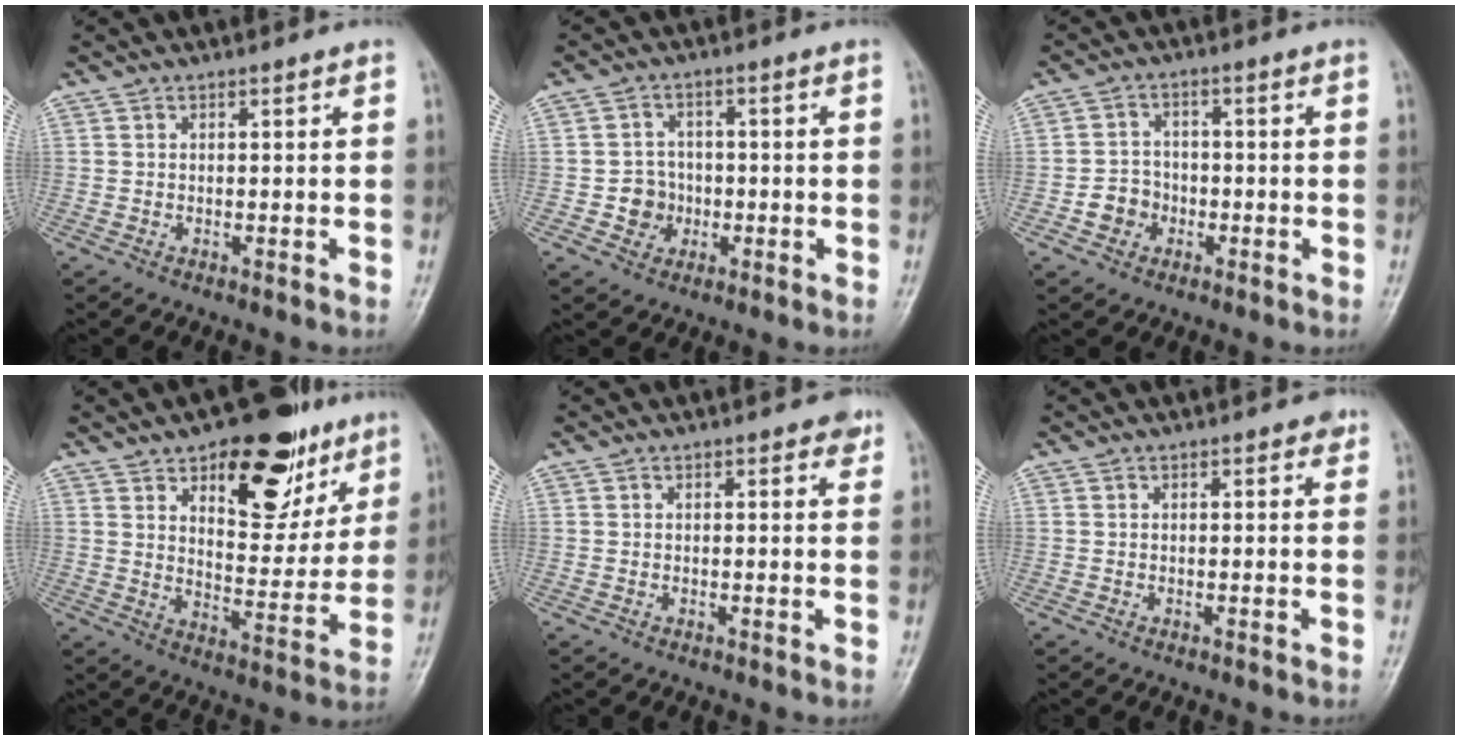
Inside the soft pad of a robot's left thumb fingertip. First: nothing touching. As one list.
[{"total": 4.9, "force": [-1.2, 4.6, 1.4], "torque": [0.007, 0.012, -0.022]}, {"total": 4.8, "force": [-1.7, 4.3, 1.4], "torque": [0.000, 0.019, -0.032]}, {"total": 18.6, "force": [10.4, 9.2, 12.4], "torque": [-0.111, -0.052, 0.153]}, {"total": 1.6, "force": [1.0, 0.9, 0.9], "torque": [0.003, -0.003, 0.007]}, {"total": 1.1, "force": [0.6, 0.7, 0.6], "torque": [0.003, -0.001, 0.002]}]